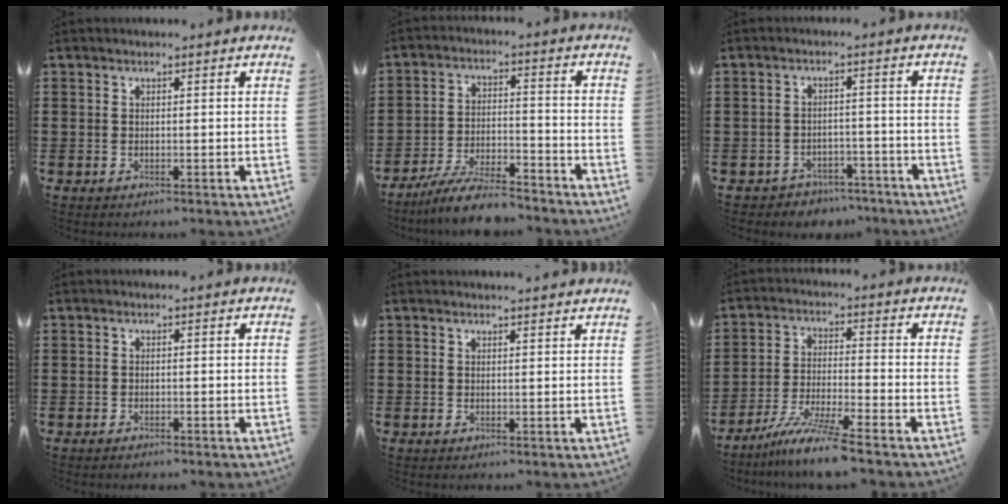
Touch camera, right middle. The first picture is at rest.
{"total": 8.3, "force": [-7.4, 1.0, 3.5], "torque": [-0.066, 0.012, -0.141]}
{"total": 3.2, "force": [-3.1, 0.8, -0.2], "torque": [-0.004, 0.003, -0.069]}
{"total": 0.7, "force": [-0.7, 0.1, 0.1], "torque": [-0.004, 0.000, -0.016]}
{"total": 0.9, "force": [0.9, -0.1, 0.2], "torque": [0.003, -0.004, 0.014]}
{"total": 7.8, "force": [-6.5, -0.3, 4.4], "torque": [-0.093, -0.016, -0.126]}